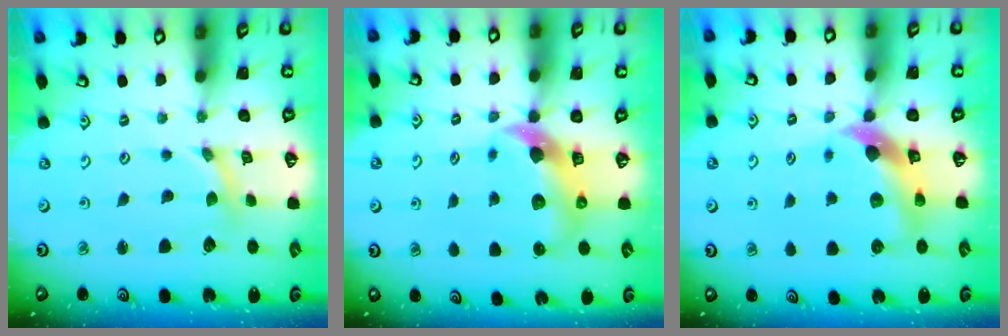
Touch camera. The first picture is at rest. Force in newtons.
{"total": 8.3, "press": 8.2, "slide": 1.2}
{"total": 9.0, "press": 8.9, "slide": 1.3}